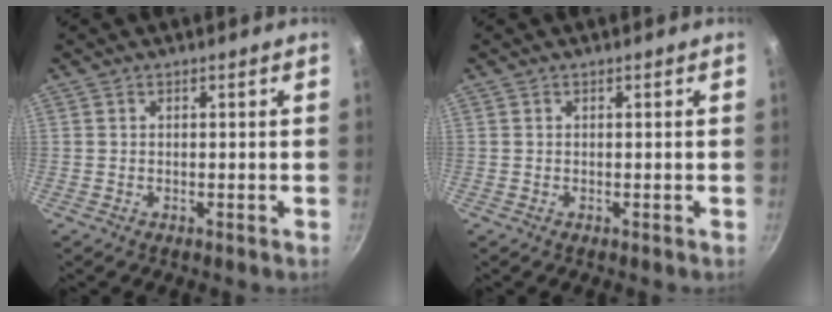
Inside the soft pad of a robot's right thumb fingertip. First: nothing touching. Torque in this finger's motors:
{"motor_torque": [0.00, 0.00, 0.00, 0.00, 0.00]}